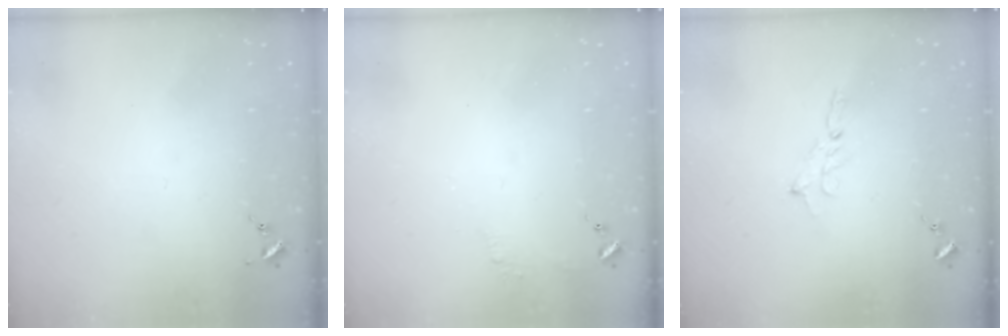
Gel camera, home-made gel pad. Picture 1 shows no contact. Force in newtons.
{"total": 4.8, "press": 4.8, "slide": 0.4}
{"total": 2.3, "press": 2.3, "slide": 0.2}